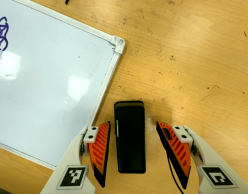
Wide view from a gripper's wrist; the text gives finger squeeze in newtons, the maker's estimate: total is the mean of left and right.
{"total": 0.0}